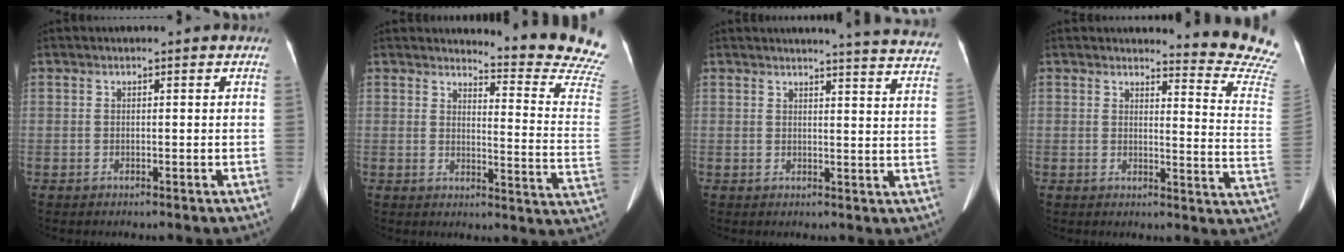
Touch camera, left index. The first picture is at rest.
{"total": 15.6, "force": [15.4, -1.1, 2.7], "torque": [-0.025, -0.158, 0.150]}
{"total": 16.5, "force": [16.0, 0.2, 3.9], "torque": [-0.036, -0.091, 0.154]}
{"total": 13.3, "force": [13.2, -1.1, 0.6], "torque": [0.010, -0.155, 0.115]}